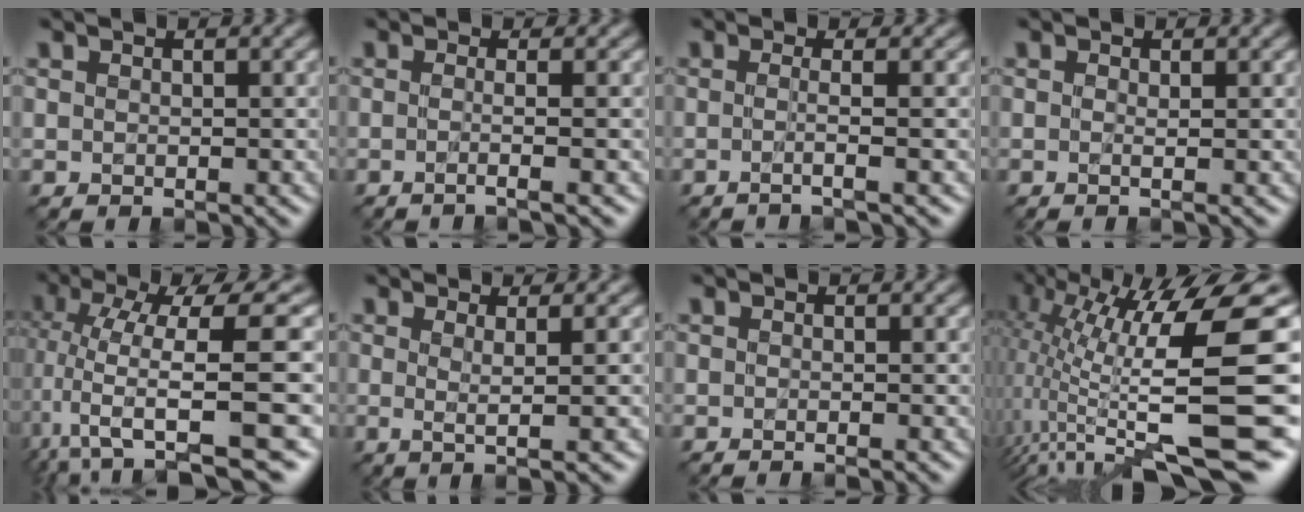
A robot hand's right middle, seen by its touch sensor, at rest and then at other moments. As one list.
[{"total": 2.6, "force": [-0.4, 0.9, 2.4], "torque": [-0.019, -0.011, -0.034]}, {"total": 2.3, "force": [-0.5, 0.6, 2.2], "torque": [-0.026, -0.012, -0.027]}, {"total": 1.2, "force": [-0.1, 0.3, 1.2], "torque": [-0.016, -0.006, -0.006]}, {"total": 12.5, "force": [0.2, 3.7, 11.9], "torque": [-0.209, 0.010, 0.028]}, {"total": 2.9, "force": [0.2, 0.6, 2.9], "torque": [-0.047, -0.003, -0.001]}, {"total": 1.3, "force": [-0.3, 0.6, 1.1], "torque": [-0.004, -0.010, -0.015]}, {"total": 14.3, "force": [-1.2, 3.6, 13.7], "torque": [-0.242, 0.004, -0.004]}]